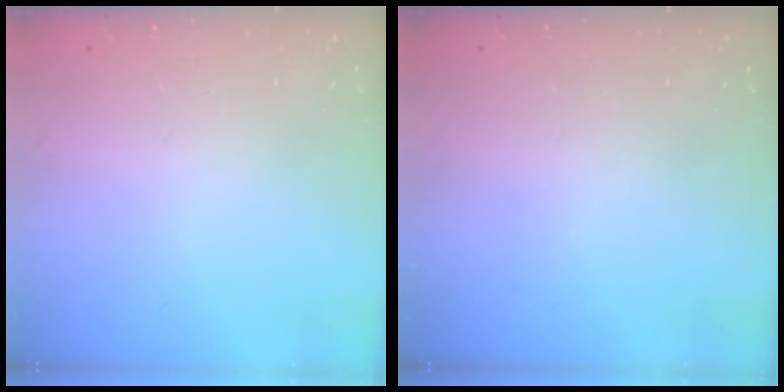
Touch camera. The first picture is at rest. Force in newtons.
{"total": 0.0}